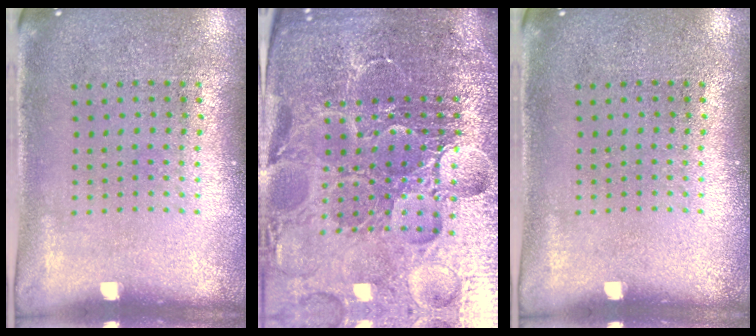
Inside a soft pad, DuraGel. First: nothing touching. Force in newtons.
{"total": 6.7, "press": 5.9, "slide": 3.2}
{"total": 0.0}